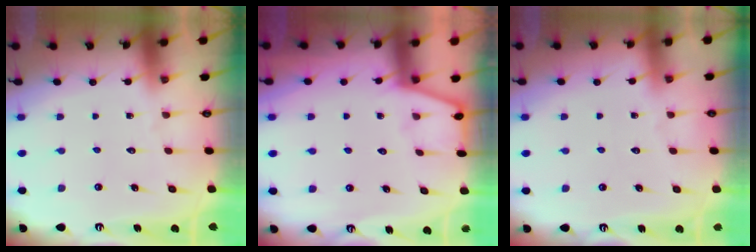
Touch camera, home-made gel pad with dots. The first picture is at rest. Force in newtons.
{"total": 2.6, "press": 2.6, "slide": 0.4}
{"total": 1.4, "press": 1.4, "slide": 0.3}